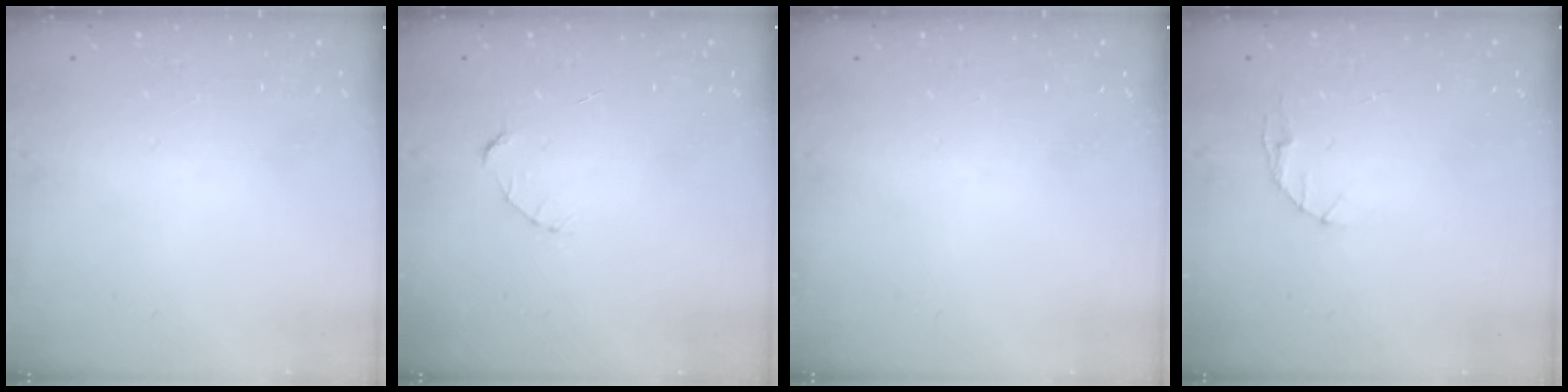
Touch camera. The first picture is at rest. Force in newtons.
{"total": 2.4, "press": 2.4, "slide": 0.2}
{"total": 0.0}
{"total": 3.1, "press": 3.1, "slide": 0.4}